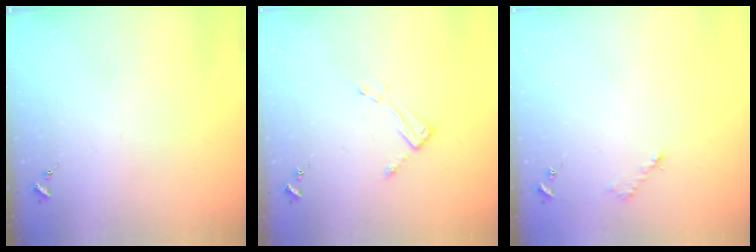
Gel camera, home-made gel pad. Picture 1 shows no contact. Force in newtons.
{"total": 4.8, "press": 4.7, "slide": 0.3}
{"total": 2.6, "press": 2.6, "slide": 0.4}